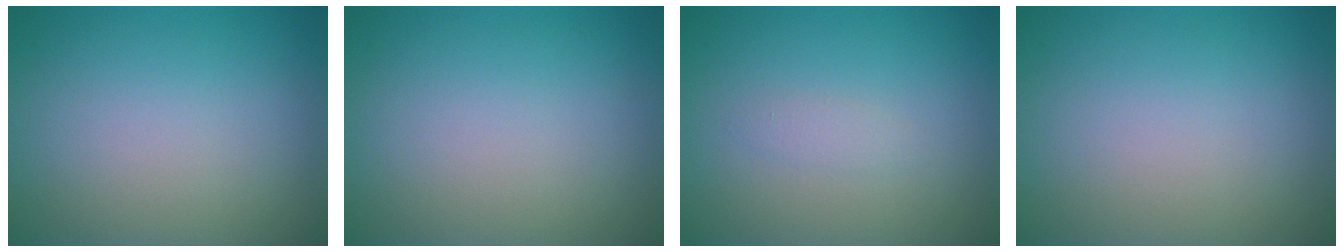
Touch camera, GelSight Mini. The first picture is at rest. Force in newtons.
{"total": 0.0}
{"total": 0.8, "press": 0.8, "slide": 0.0}
{"total": 0.0}